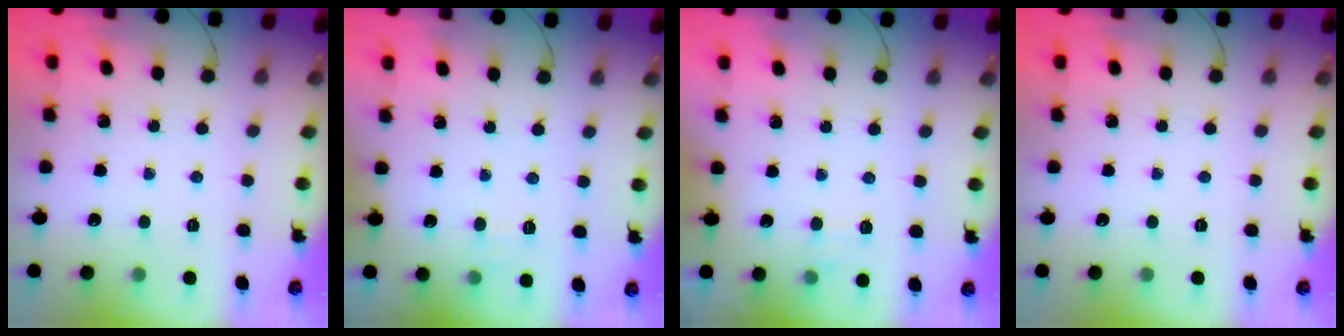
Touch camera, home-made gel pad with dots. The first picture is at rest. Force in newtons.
{"total": 5.5, "press": 5.3, "slide": 1.5}
{"total": 6.6, "press": 6.5, "slide": 1.3}
{"total": 0.0}